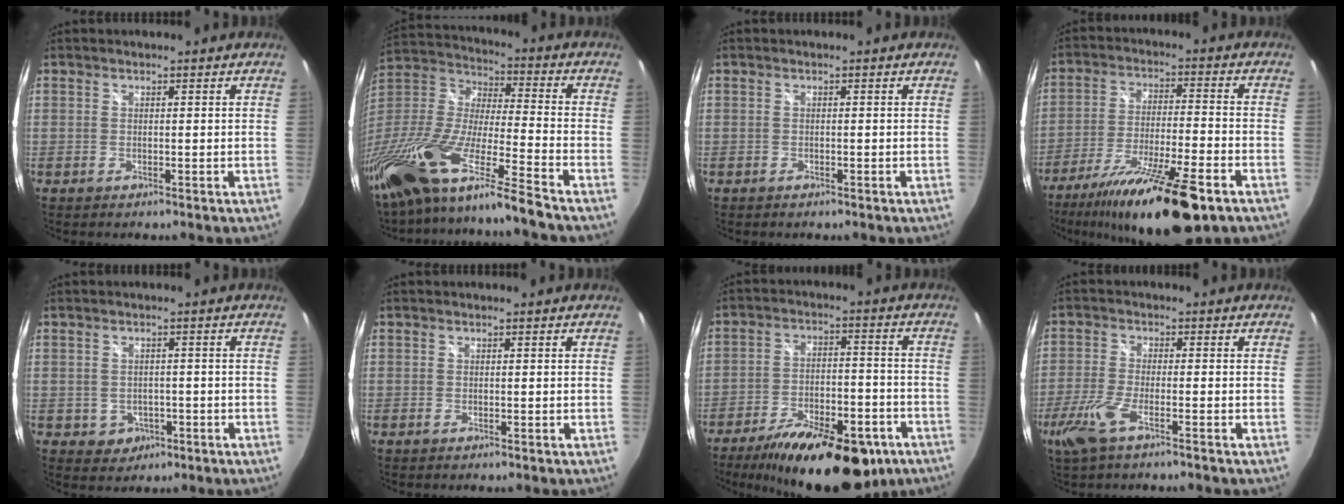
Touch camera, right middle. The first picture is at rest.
{"total": 23.3, "force": [-17.7, 0.4, 15.0], "torque": [-0.274, -0.054, -0.332]}
{"total": 0.5, "force": [-0.4, 0.3, 0.1], "torque": [-0.004, -0.002, -0.009]}
{"total": 20.0, "force": [-13.9, 3.3, 13.9], "torque": [-0.257, -0.036, -0.229]}
{"total": 4.1, "force": [-1.3, 3.8, 1.2], "torque": [-0.035, 0.003, -0.007]}
{"total": 0.0}
{"total": 21.9, "force": [-14.8, 8.7, 13.5], "torque": [-0.231, -0.021, -0.210]}
{"total": 6.9, "force": [-4.3, 1.3, 5.3], "torque": [-0.131, -0.015, -0.085]}